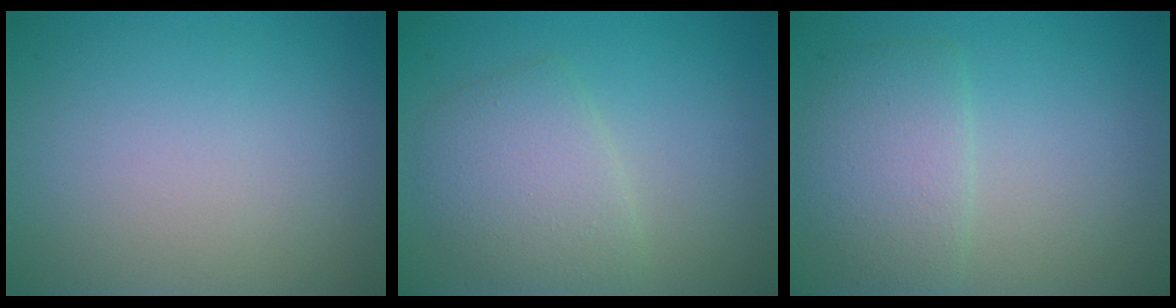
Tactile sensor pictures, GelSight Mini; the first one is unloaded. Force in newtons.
{"total": 3.7, "press": 3.7, "slide": 0.1}
{"total": 3.6, "press": 3.6, "slide": 0.2}